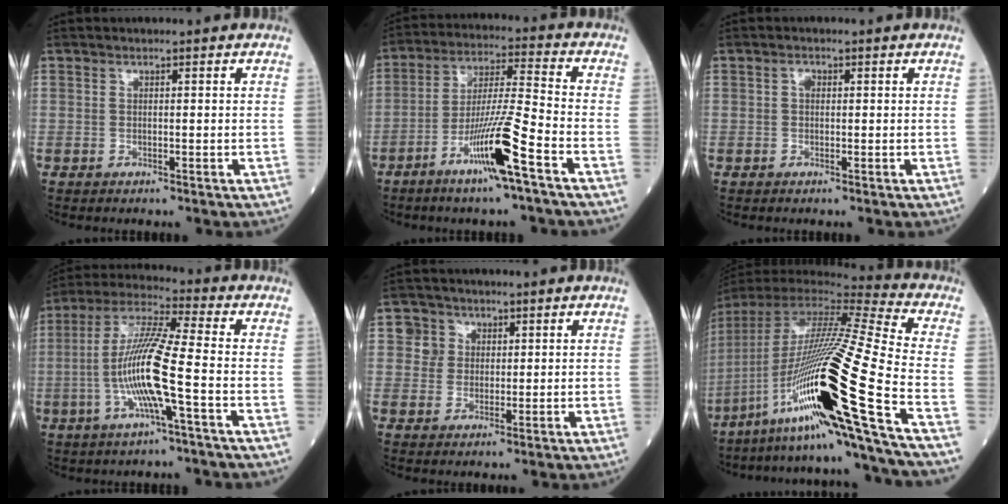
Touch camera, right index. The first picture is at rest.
{"total": 11.6, "force": [-6.0, -0.8, 9.9], "torque": [-0.187, -0.010, -0.113]}
{"total": 1.0, "force": [0.2, 0.7, 0.7], "torque": [-0.011, 0.003, 0.001]}
{"total": 12.5, "force": [-2.8, 0.1, 12.2], "torque": [-0.246, 0.000, -0.063]}
{"total": 3.8, "force": [1.3, 3.6, 0.1], "torque": [0.005, 0.009, 0.023]}
{"total": 29.3, "force": [-11.6, -0.5, 26.9], "torque": [-0.489, -0.045, -0.214]}